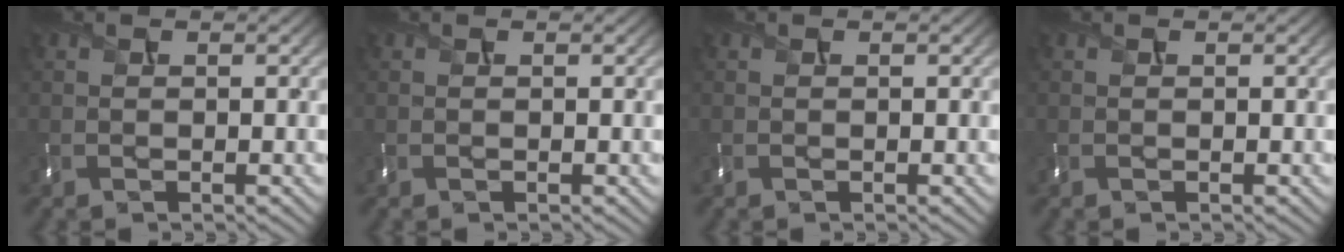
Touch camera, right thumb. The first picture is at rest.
{"total": 0.0}
{"total": 0.0}
{"total": 0.0}